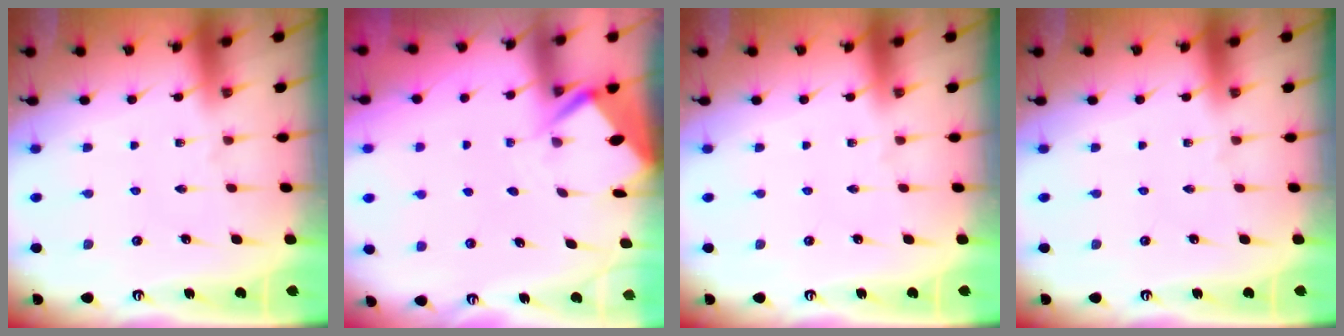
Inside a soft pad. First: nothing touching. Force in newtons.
{"total": 3.5, "press": 3.5, "slide": 0.3}
{"total": 0.0}
{"total": 0.0}